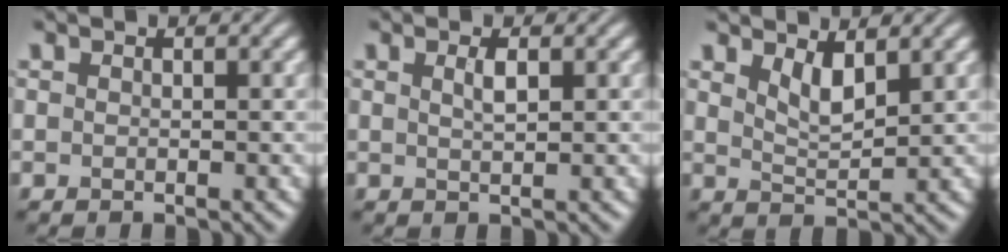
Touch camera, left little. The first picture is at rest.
{"total": 1.3, "force": [0.6, 0.3, 1.2], "torque": [-0.021, 0.003, 0.010]}
{"total": 2.5, "force": [1.6, 0.8, 1.8], "torque": [-0.035, -0.010, 0.033]}